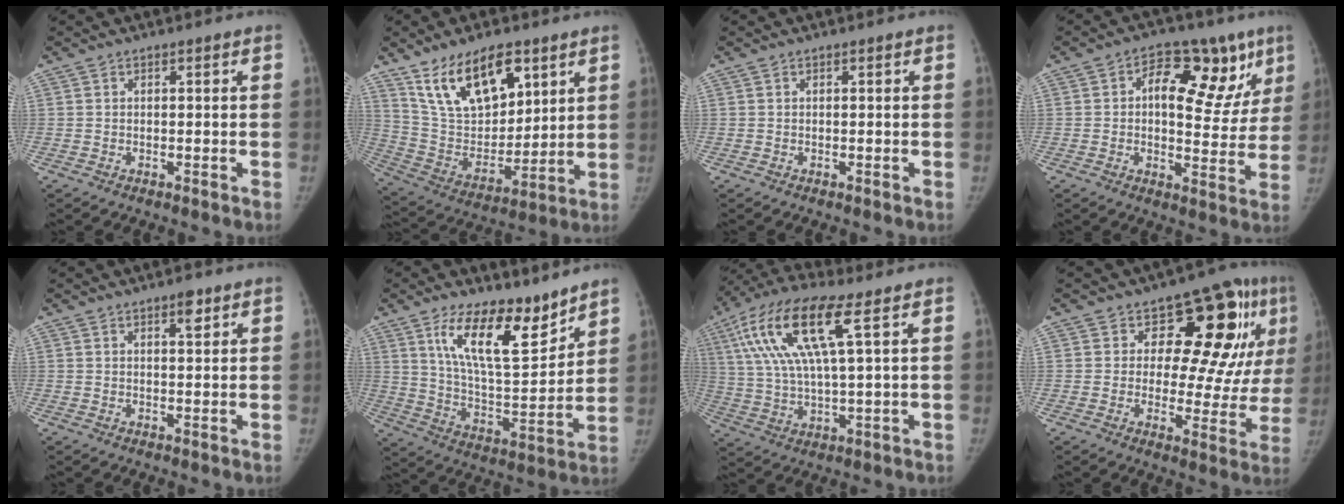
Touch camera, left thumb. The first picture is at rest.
{"total": 18.1, "force": [10.5, 9.3, 11.4], "torque": [-0.151, -0.047, 0.206]}
{"total": 0.0}
{"total": 16.2, "force": [6.2, 9.2, 11.7], "torque": [-0.107, 0.001, 0.081]}
{"total": 2.6, "force": [1.5, 0.9, 1.9], "torque": [-0.021, -0.007, 0.022]}
{"total": 16.5, "force": [10.8, 6.2, 10.8], "torque": [-0.139, -0.082, 0.197]}
{"total": 16.7, "force": [6.2, 4.1, 15.0], "torque": [-0.329, 0.005, 0.115]}
{"total": 17.5, "force": [6.3, 8.9, 13.7], "torque": [-0.118, -0.022, 0.077]}